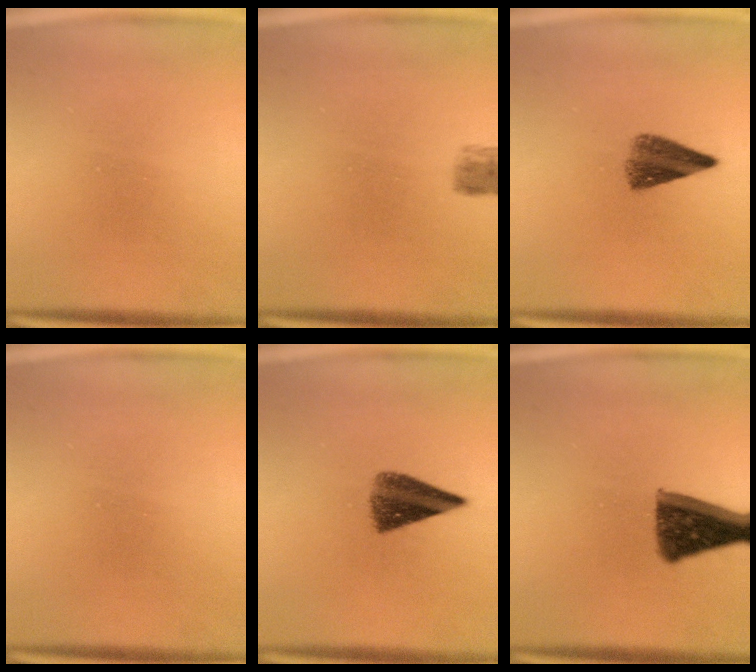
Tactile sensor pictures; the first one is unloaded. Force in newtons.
{"total": 2.6}
{"total": 5.2}
{"total": 0.0}
{"total": 6.9}
{"total": 10.9}